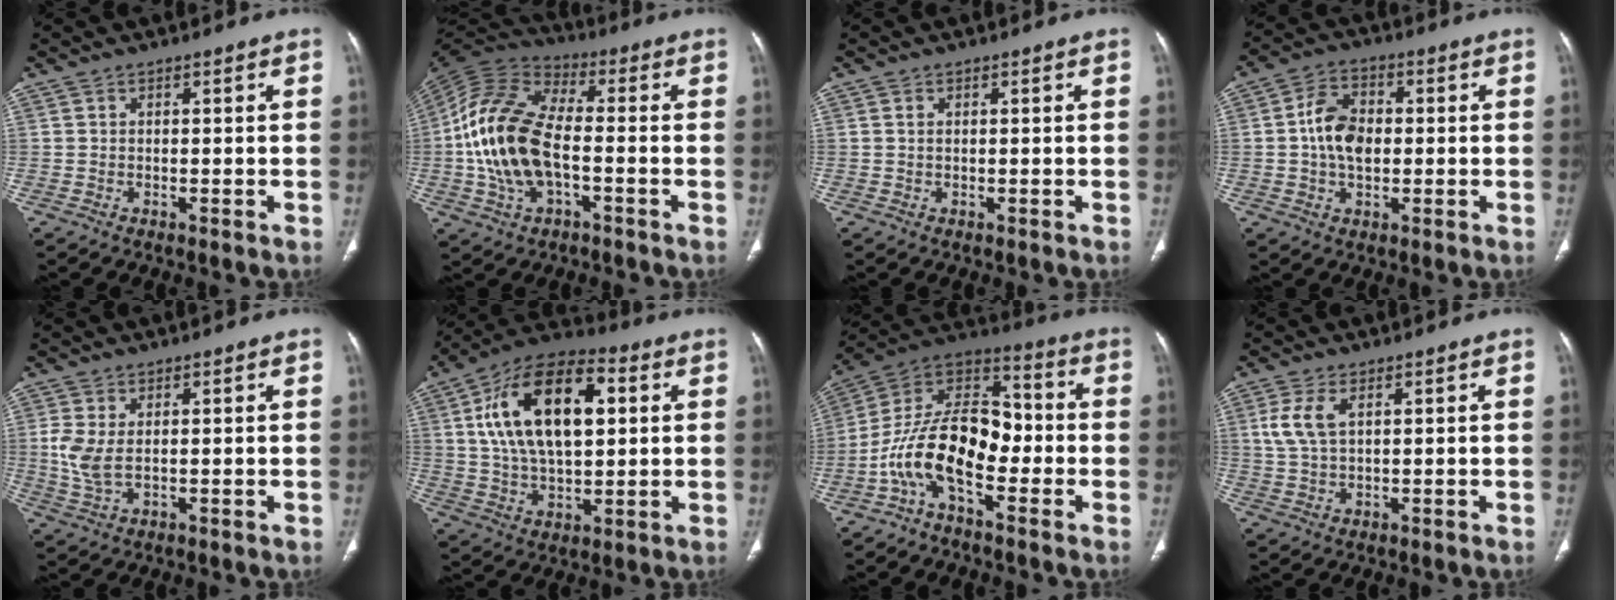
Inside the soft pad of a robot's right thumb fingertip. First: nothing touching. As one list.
[{"total": 17.5, "force": [-2.6, 9.2, 14.6], "torque": [-0.294, 0.028, -0.053]}, {"total": 0.6, "force": [0.2, 0.4, 0.4], "torque": [-0.013, 0.003, 0.004]}, {"total": 8.4, "force": [0.1, 5.7, 6.2], "torque": [-0.098, 0.014, -0.004]}, {"total": 4.8, "force": [0.6, 2.5, 4.1], "torque": [-0.098, -0.005, 0.017]}, {"total": 20.9, "force": [4.8, 10.9, 17.1], "torque": [-0.279, 0.010, 0.076]}, {"total": 16.4, "force": [-5.1, 8.6, 13.0], "torque": [-0.216, 0.070, -0.101]}, {"total": 5.4, "force": [1.8, 2.7, 4.4], "torque": [-0.108, 0.003, 0.040]}]